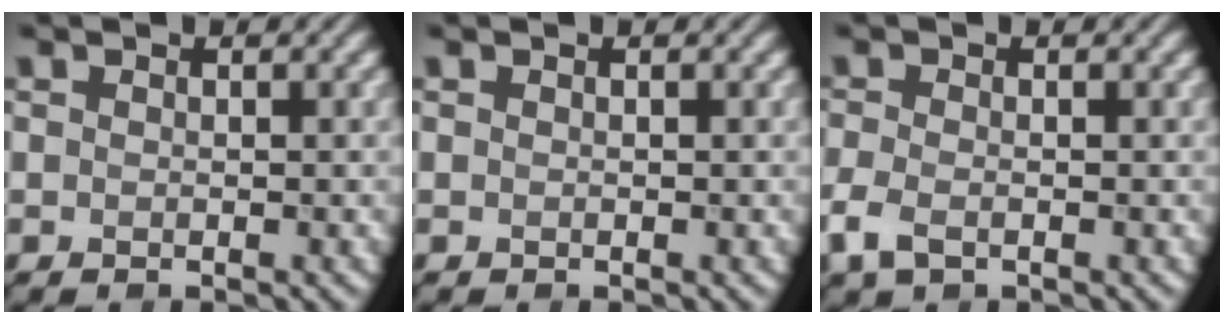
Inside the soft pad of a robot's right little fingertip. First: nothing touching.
{"total": 0.0}
{"total": 2.7, "force": [-1.3, 1.3, 1.9], "torque": [-0.053, -0.007, -0.036]}